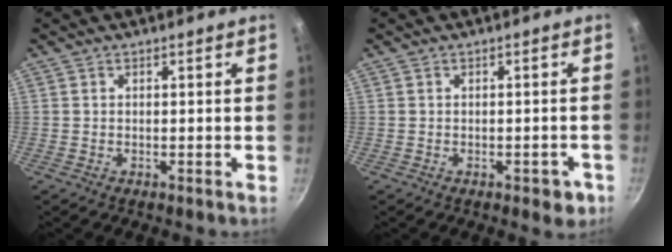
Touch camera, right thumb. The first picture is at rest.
{"total": 3.7, "force": [-1.7, 1.9, 2.7], "torque": [-0.014, 0.016, -0.012]}